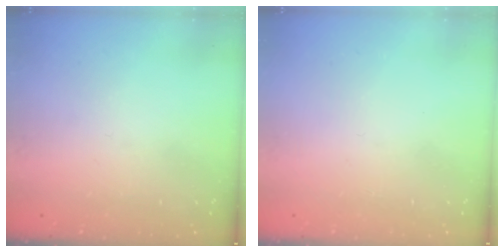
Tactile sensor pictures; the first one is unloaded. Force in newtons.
{"total": 1.6, "press": 1.6, "slide": 0.1}